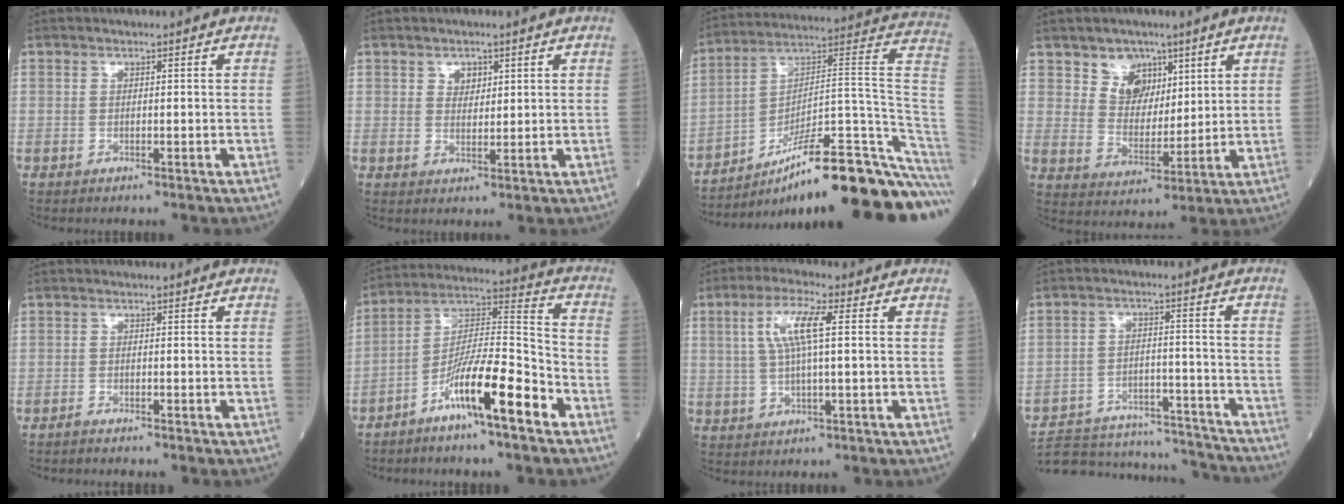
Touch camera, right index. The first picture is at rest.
{"total": 2.4, "force": [1.3, 1.6, 1.2], "torque": [-0.017, 0.000, 0.021]}
{"total": 24.7, "force": [-17.9, 0.9, 17.1], "torque": [-0.145, 0.050, -0.271]}
{"total": 7.1, "force": [4.3, 5.2, 2.1], "torque": [-0.039, 0.007, 0.081]}
{"total": 1.6, "force": [-1.5, 0.0, 0.5], "torque": [-0.009, 0.000, -0.019]}
{"total": 13.3, "force": [-7.3, 1.2, 11.0], "torque": [-0.198, 0.002, -0.135]}
{"total": 6.9, "force": [1.7, 0.7, 6.7], "torque": [-0.139, 0.011, 0.032]}
{"total": 20.1, "force": [-19.4, 3.2, 4.1], "torque": [-0.086, 0.009, -0.272]}